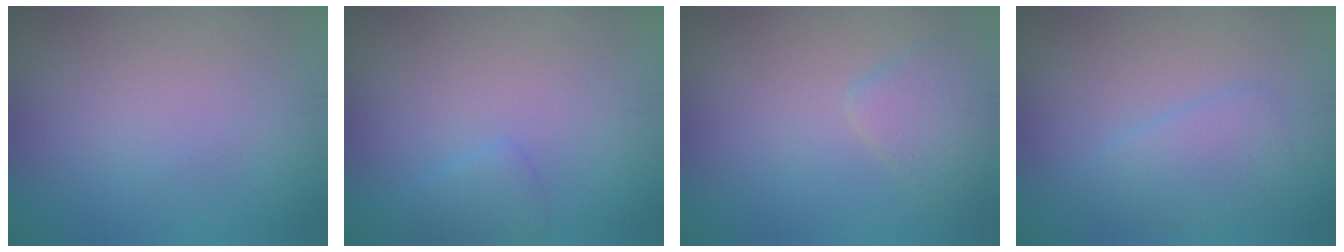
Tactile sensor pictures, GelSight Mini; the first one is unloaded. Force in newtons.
{"total": 1.5, "press": 1.5, "slide": 0.0}
{"total": 2.7, "press": 2.7, "slide": 0.3}
{"total": 2.6, "press": 2.6, "slide": 0.1}